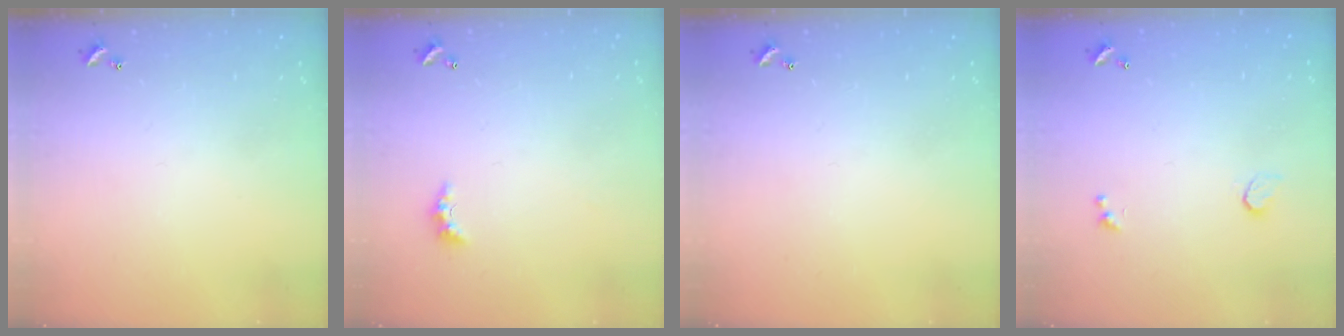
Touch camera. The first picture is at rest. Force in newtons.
{"total": 2.3, "press": 2.2, "slide": 0.7}
{"total": 0.0}
{"total": 1.0, "press": 0.7, "slide": 0.7}